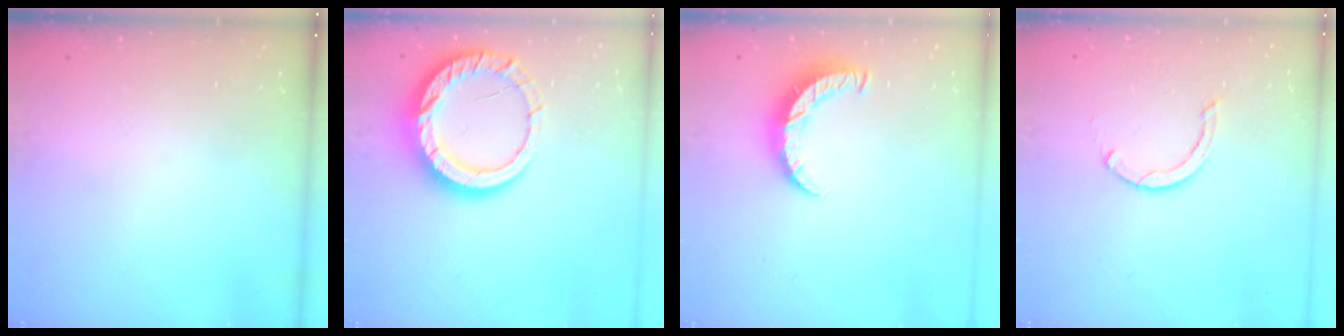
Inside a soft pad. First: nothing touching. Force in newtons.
{"total": 16.0, "press": 15.9, "slide": 1.4}
{"total": 7.5, "press": 7.4, "slide": 0.4}
{"total": 2.4, "press": 2.4, "slide": 0.0}